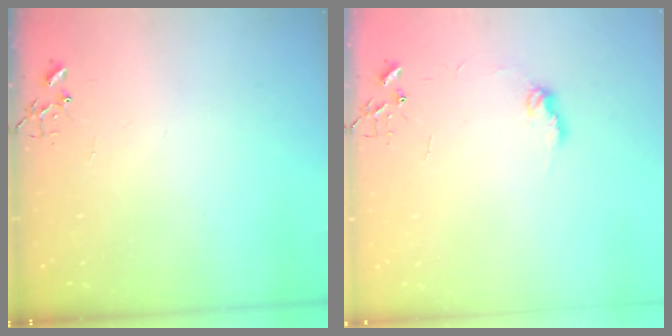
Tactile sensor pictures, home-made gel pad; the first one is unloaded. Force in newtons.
{"total": 7.2, "press": 7.2, "slide": 0.3}